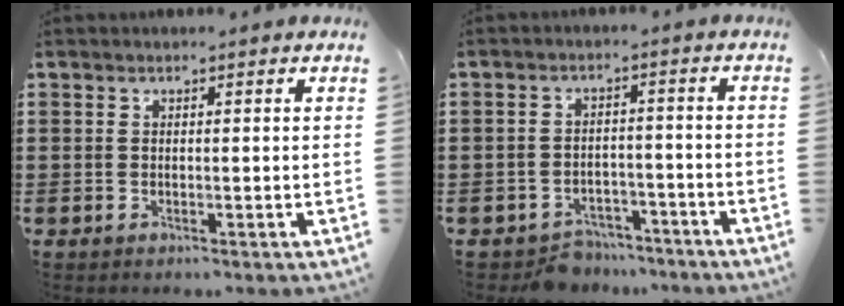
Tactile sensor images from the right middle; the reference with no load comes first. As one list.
[{"total": 4.2, "force": [-4.0, 1.1, 0.0], "torque": [-0.008, 0.004, -0.084]}]